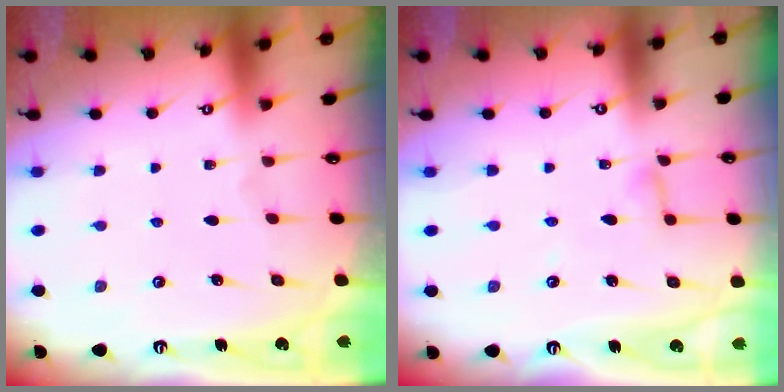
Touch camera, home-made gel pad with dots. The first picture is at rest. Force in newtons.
{"total": 4.3, "press": 4.3, "slide": 0.4}